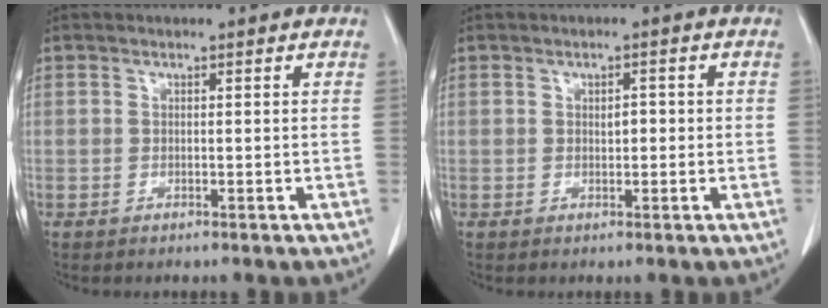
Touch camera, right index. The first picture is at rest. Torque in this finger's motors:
{"motor_torque": [-0.02, -0.01, 0.00, 0.00]}